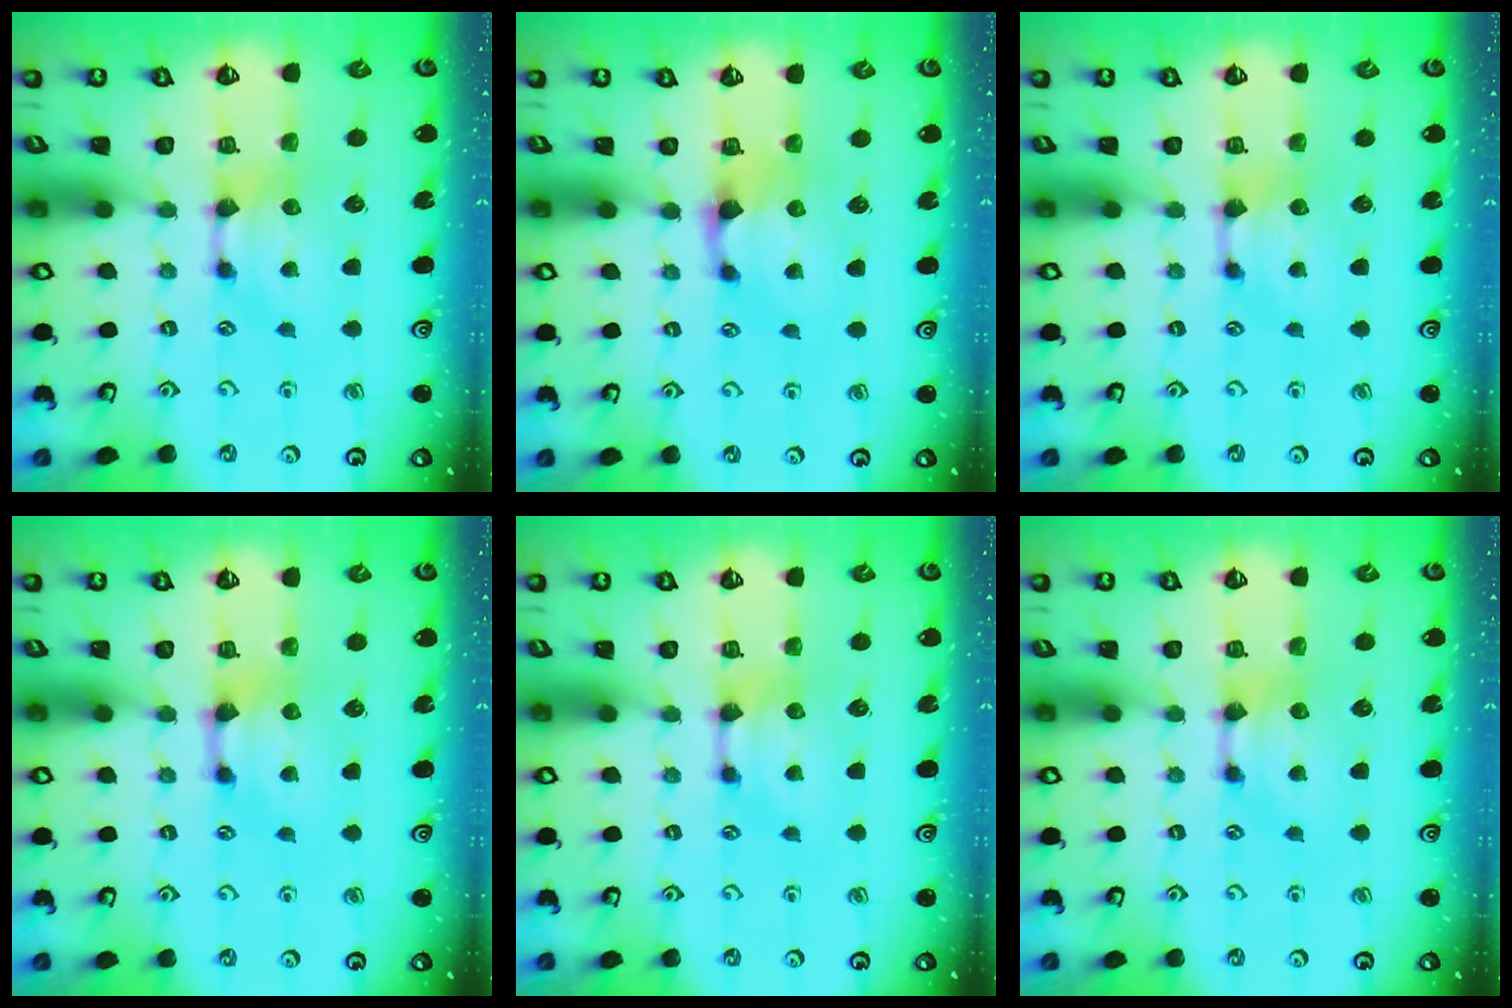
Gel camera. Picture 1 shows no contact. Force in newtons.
{"total": 1.2, "press": 0.8, "slide": 0.9}
{"total": 0.0}
{"total": 0.9, "press": 0.6, "slide": 0.6}
{"total": 0.5, "press": 0.3, "slide": 0.4}
{"total": 0.0}